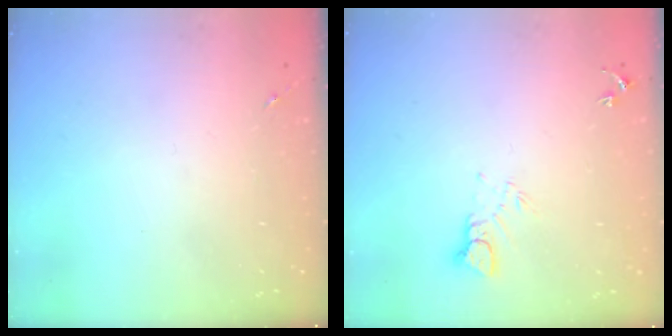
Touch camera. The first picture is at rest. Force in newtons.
{"total": 4.7, "press": 4.7, "slide": 0.3}